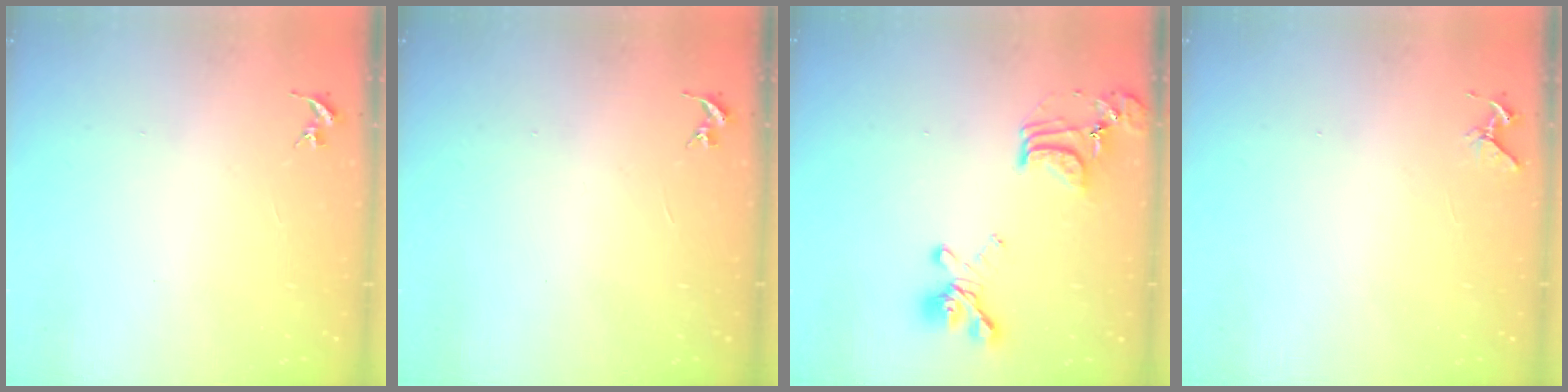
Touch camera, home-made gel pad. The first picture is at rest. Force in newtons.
{"total": 0.0}
{"total": 16.9, "press": 16.8, "slide": 1.2}
{"total": 4.2, "press": 4.2, "slide": 0.4}